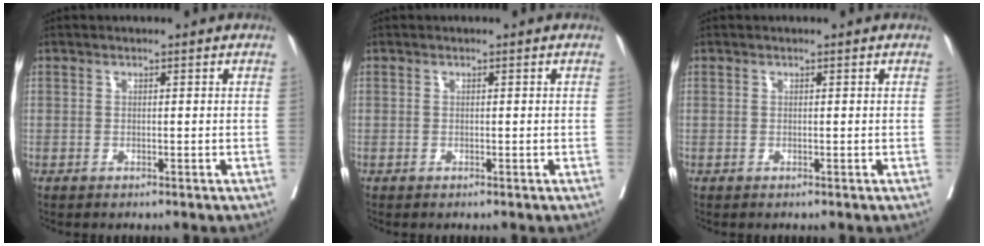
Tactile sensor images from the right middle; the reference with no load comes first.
{"total": 0.0}
{"total": 0.0}